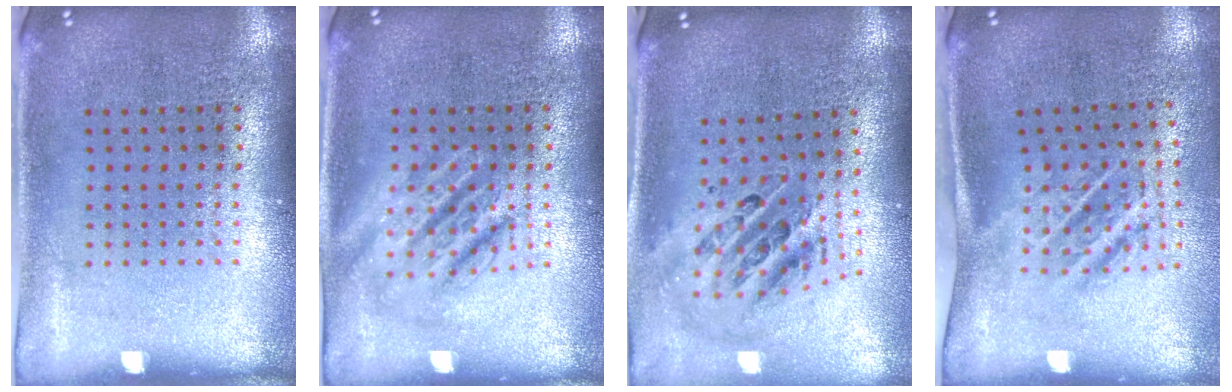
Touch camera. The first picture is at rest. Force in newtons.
{"total": 2.7, "press": 2.7, "slide": 0.3}
{"total": 1.4, "press": 1.3, "slide": 0.7}
{"total": 1.8, "press": 1.1, "slide": 1.4}